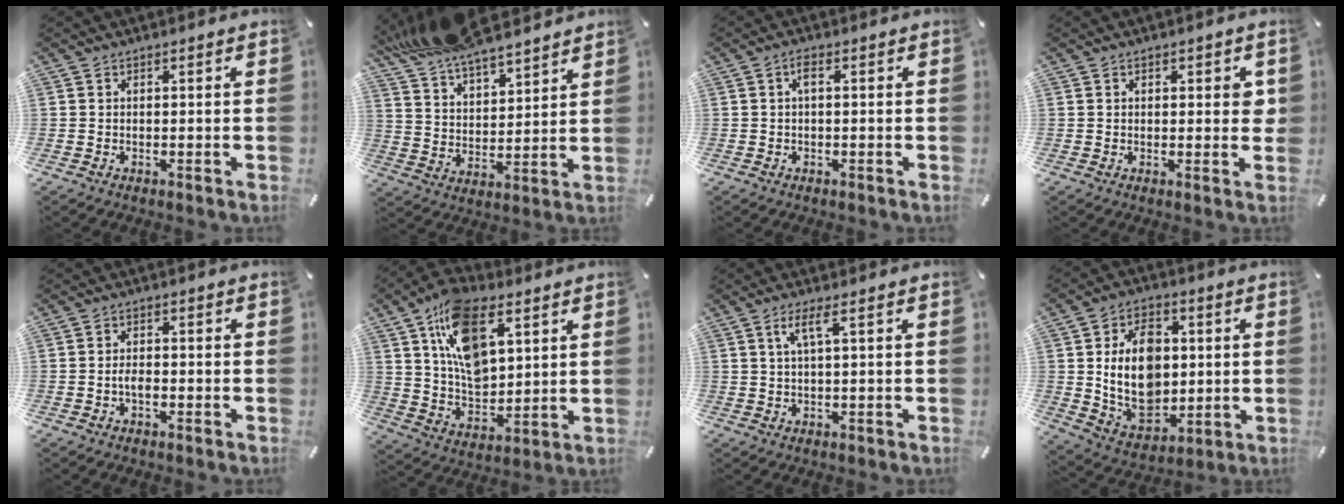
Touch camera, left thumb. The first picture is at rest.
{"total": 13.1, "force": [11.8, 3.5, 4.3], "torque": [-0.111, -0.070, 0.222]}
{"total": 2.0, "force": [0.1, 0.7, 1.9], "torque": [-0.039, 0.006, 0.000]}
{"total": 2.8, "force": [0.5, 1.5, 2.3], "torque": [-0.028, 0.000, 0.004]}
{"total": 2.6, "force": [-1.1, 1.3, 1.9], "torque": [-0.036, 0.007, -0.020]}
{"total": 16.6, "force": [7.9, 9.6, 11.0], "torque": [-0.207, -0.018, 0.142]}
{"total": 4.2, "force": [1.3, 0.5, 3.9], "torque": [-0.079, 0.001, 0.020]}
{"total": 15.7, "force": [1.4, 11.8, 10.2], "torque": [-0.188, 0.003, 0.030]}